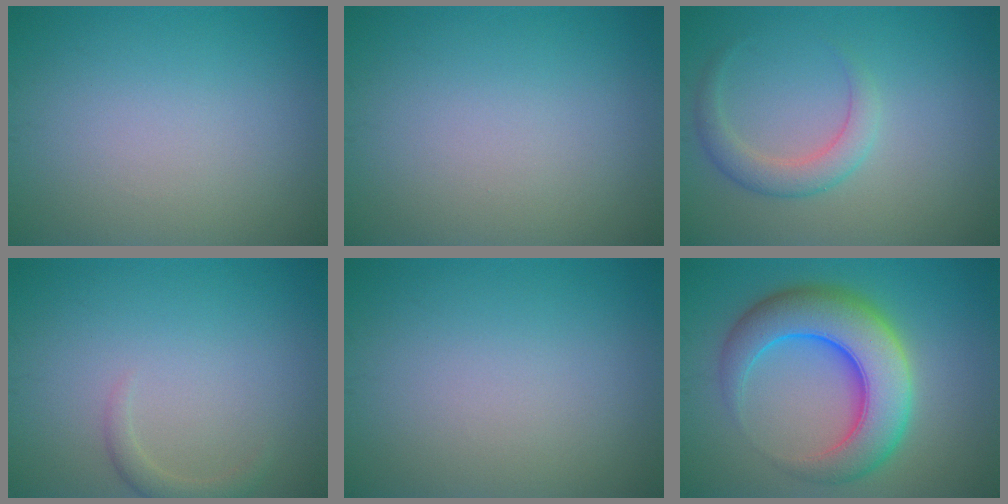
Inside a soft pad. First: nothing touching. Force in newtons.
{"total": 0.0}
{"total": 2.6, "press": 2.6, "slide": 0.2}
{"total": 1.4, "press": 1.4, "slide": 0.1}
{"total": 0.0}
{"total": 9.4, "press": 9.4, "slide": 0.2}